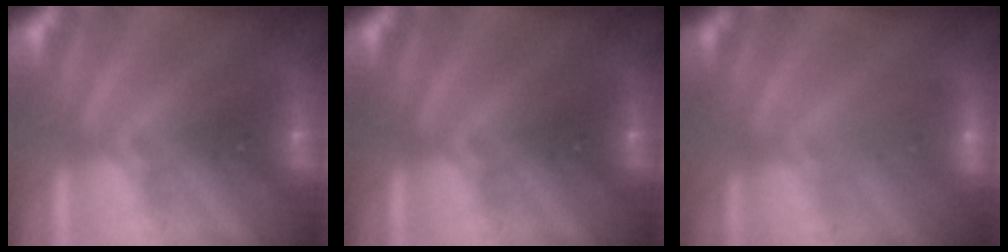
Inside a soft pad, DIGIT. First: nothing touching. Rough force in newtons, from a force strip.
{"total": 0.0}
{"total": 2.9}